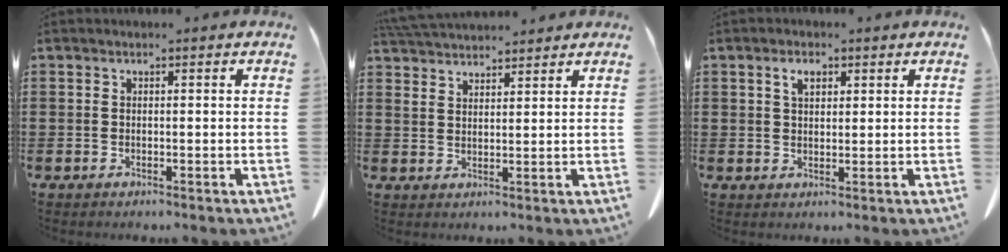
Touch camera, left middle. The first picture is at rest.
{"total": 4.5, "force": [4.3, 0.6, 1.0], "torque": [-0.031, -0.010, 0.082]}
{"total": 2.7, "force": [1.3, 1.4, 1.9], "torque": [-0.036, 0.004, 0.021]}